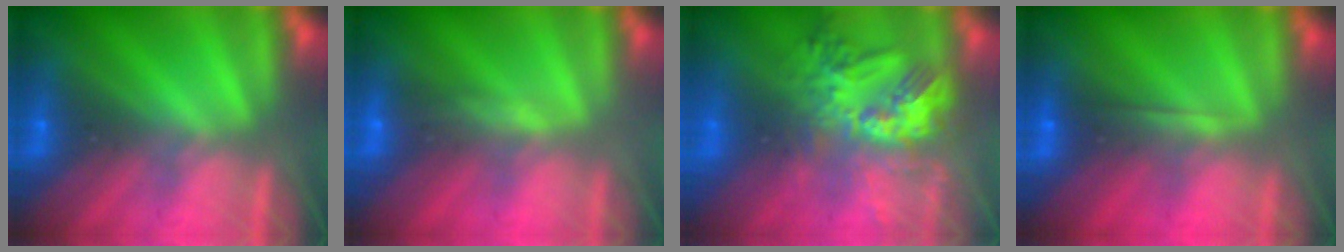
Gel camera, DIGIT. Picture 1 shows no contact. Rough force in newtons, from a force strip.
{"total": 4.4}
{"total": 5.6}
{"total": 2.0}